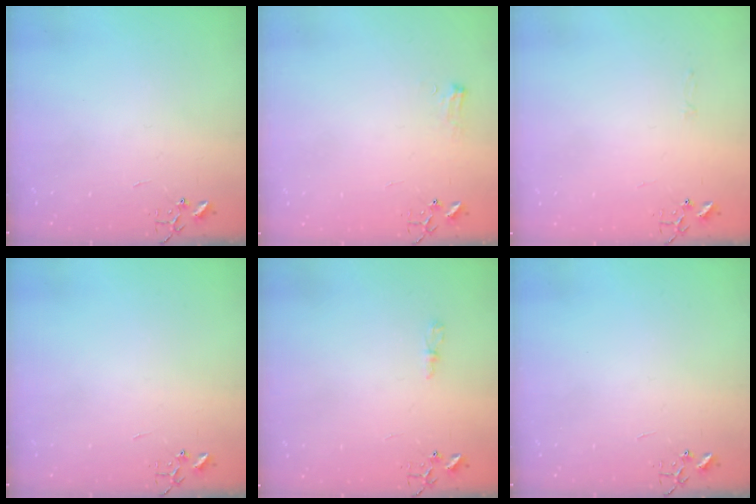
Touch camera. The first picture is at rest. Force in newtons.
{"total": 5.5, "press": 5.5, "slide": 0.7}
{"total": 2.8, "press": 2.8, "slide": 0.4}
{"total": 0.0}
{"total": 3.5, "press": 3.5, "slide": 0.5}
{"total": 0.0}